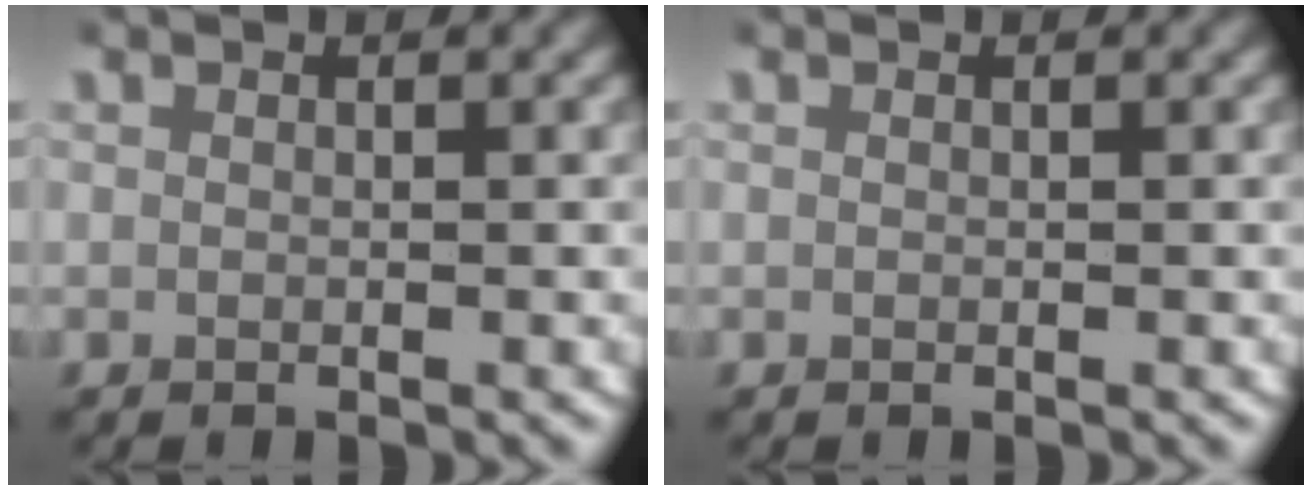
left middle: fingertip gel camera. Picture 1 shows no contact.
{"total": 0.0}